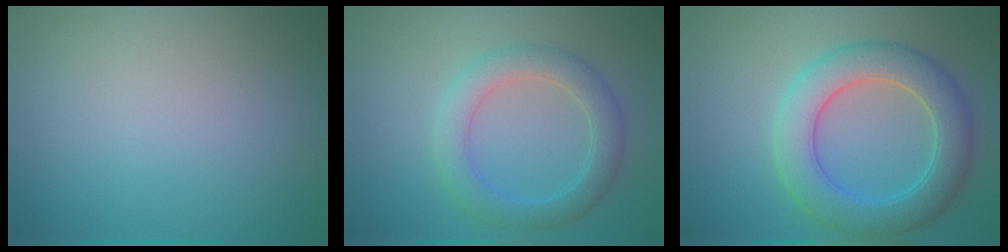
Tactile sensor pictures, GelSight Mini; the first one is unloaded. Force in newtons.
{"total": 3.8, "press": 3.8, "slide": 0.2}
{"total": 6.3, "press": 6.3, "slide": 0.6}